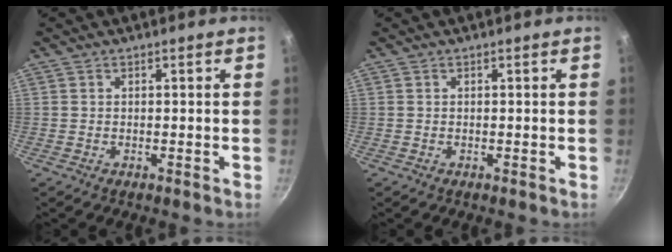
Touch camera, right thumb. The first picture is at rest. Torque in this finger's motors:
{"motor_torque": [-0.01, -0.01, 0.26, 0.26, 0.01]}